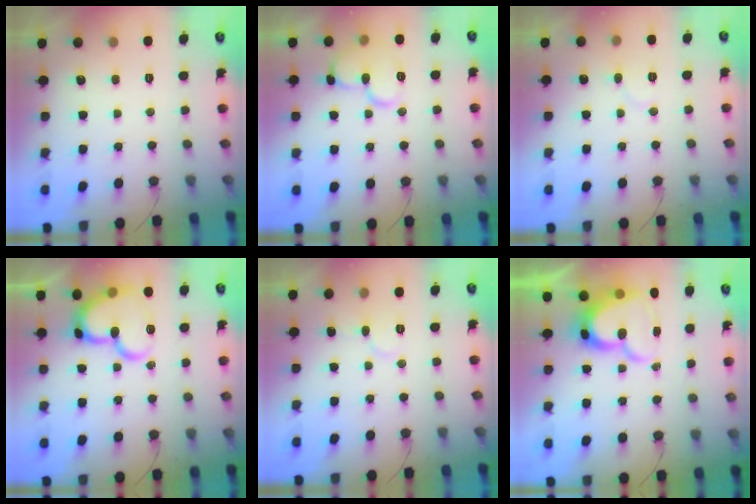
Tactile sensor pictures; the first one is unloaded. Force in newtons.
{"total": 12.3, "press": 12.2, "slide": 1.3}
{"total": 5.5, "press": 5.5, "slide": 0.5}
{"total": 17.9, "press": 17.8, "slide": 1.9}
{"total": 5.7, "press": 5.6, "slide": 0.6}
{"total": 15.2, "press": 15.1, "slide": 1.6}